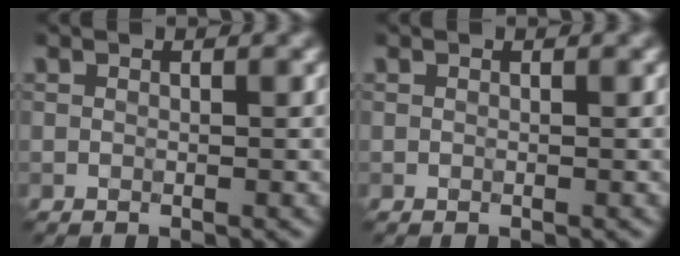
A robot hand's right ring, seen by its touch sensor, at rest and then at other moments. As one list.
[{"total": 0.0}]